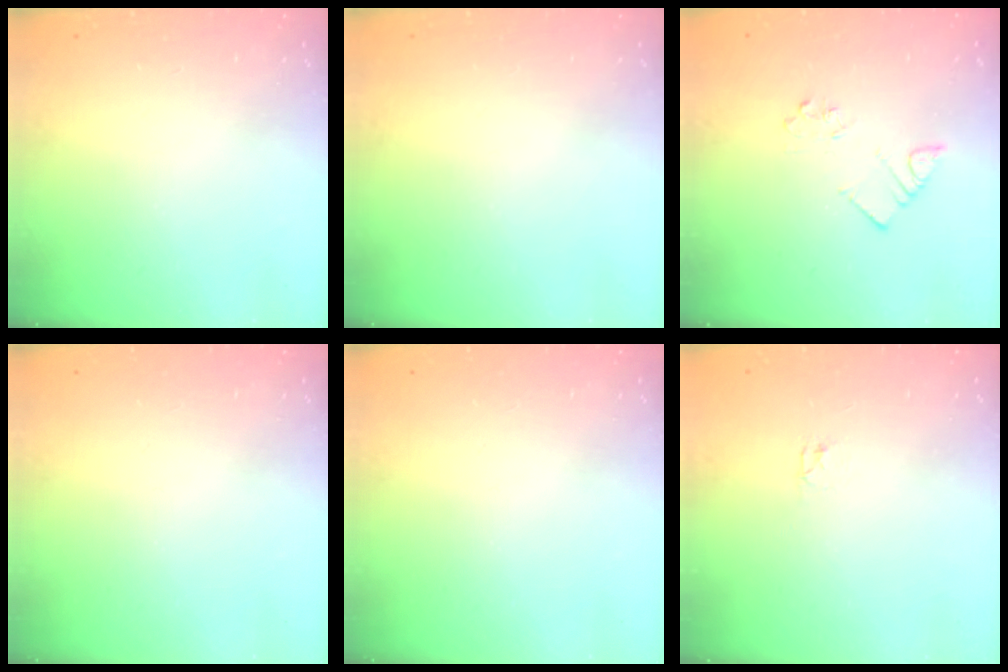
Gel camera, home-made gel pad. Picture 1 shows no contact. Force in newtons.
{"total": 0.0}
{"total": 3.2, "press": 3.2, "slide": 0.3}
{"total": 0.0}
{"total": 0.0}
{"total": 2.1, "press": 2.1, "slide": 0.3}